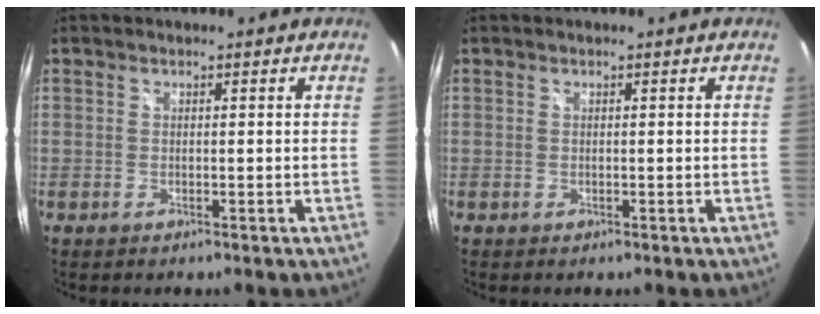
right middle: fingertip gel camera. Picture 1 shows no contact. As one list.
[{"total": 0.0}]